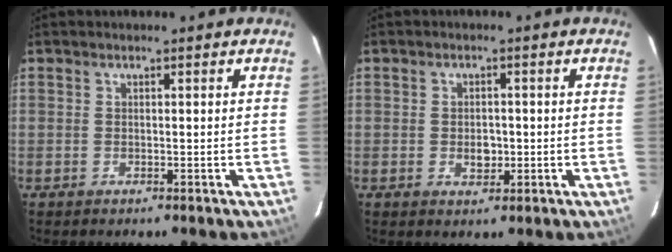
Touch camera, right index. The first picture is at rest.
{"total": 2.9, "force": [-0.5, 2.1, 1.9], "torque": [-0.033, 0.001, -0.007]}